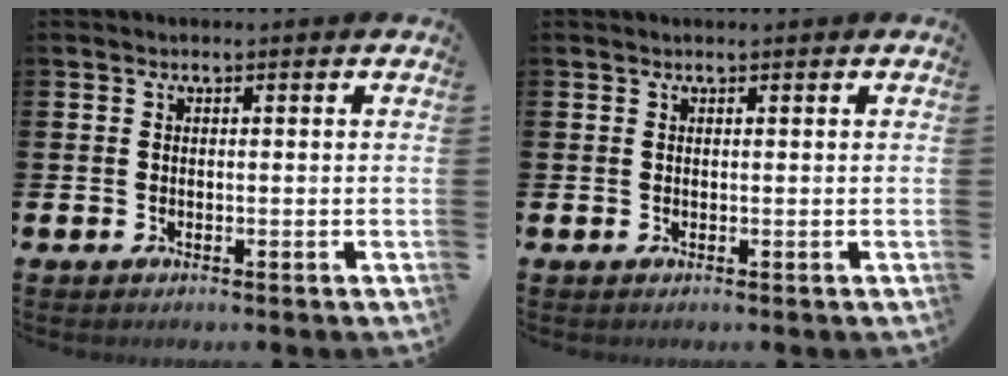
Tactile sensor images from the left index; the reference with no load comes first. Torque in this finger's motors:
{"motor_torque": [-0.04, -1.02, -0.05, -0.01]}